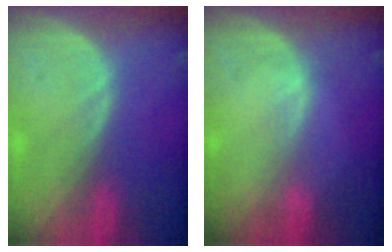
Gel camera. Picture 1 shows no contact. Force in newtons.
{"total": 0.6, "press": 0.5, "slide": 0.2}